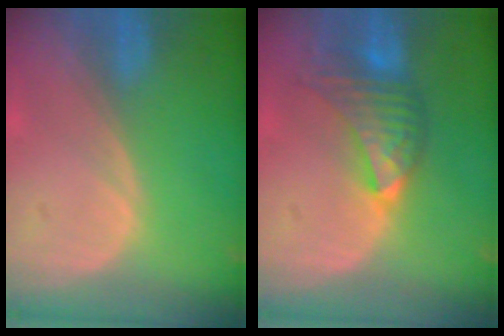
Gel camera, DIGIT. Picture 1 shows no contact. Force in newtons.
{"total": 7.0, "press": 6.9, "slide": 1.1}